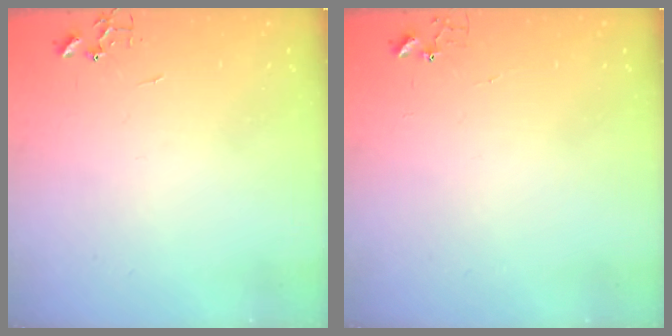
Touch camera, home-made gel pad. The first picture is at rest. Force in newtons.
{"total": 3.6, "press": 3.6, "slide": 0.3}